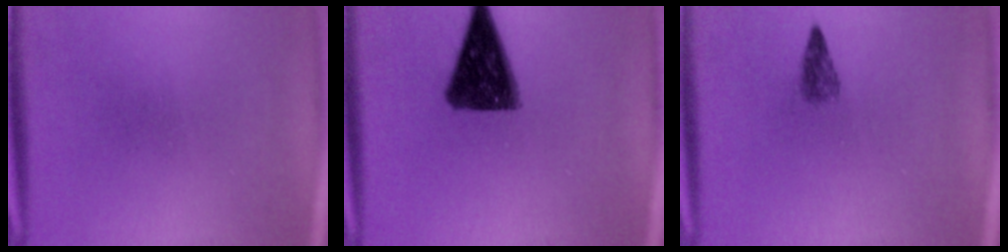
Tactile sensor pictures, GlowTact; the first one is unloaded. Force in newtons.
{"total": 12.3}
{"total": 1.8}